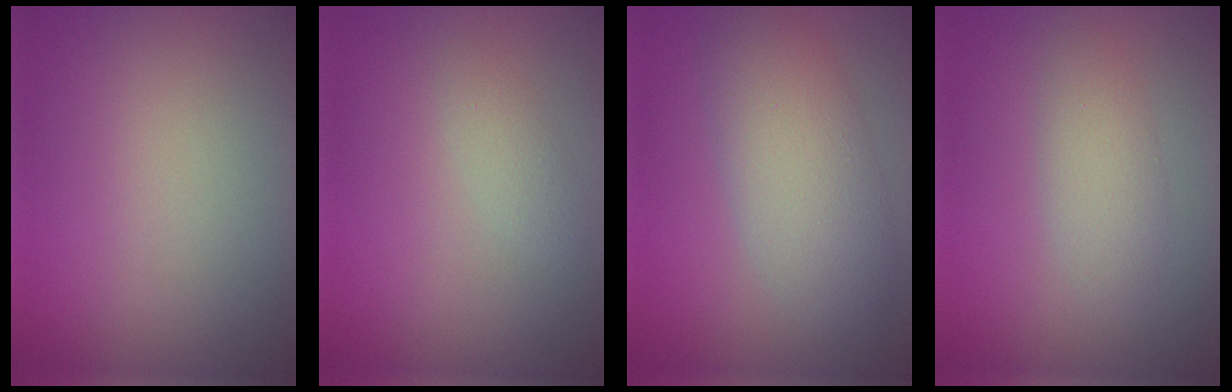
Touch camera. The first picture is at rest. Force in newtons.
{"total": 1.3, "press": 1.3, "slide": 0.0}
{"total": 5.6, "press": 5.6, "slide": 0.2}
{"total": 2.5, "press": 2.5, "slide": 0.1}